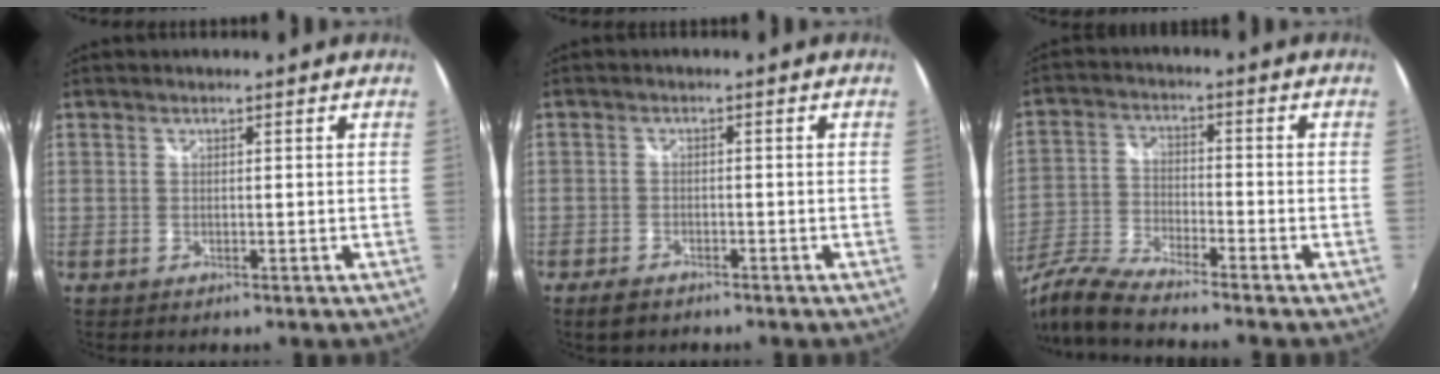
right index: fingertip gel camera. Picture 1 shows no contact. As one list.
[{"total": 3.5, "force": [-2.7, 1.6, 1.5], "torque": [-0.043, -0.003, -0.049]}, {"total": 11.4, "force": [-10.2, 0.4, 5.1], "torque": [-0.117, -0.014, -0.210]}]